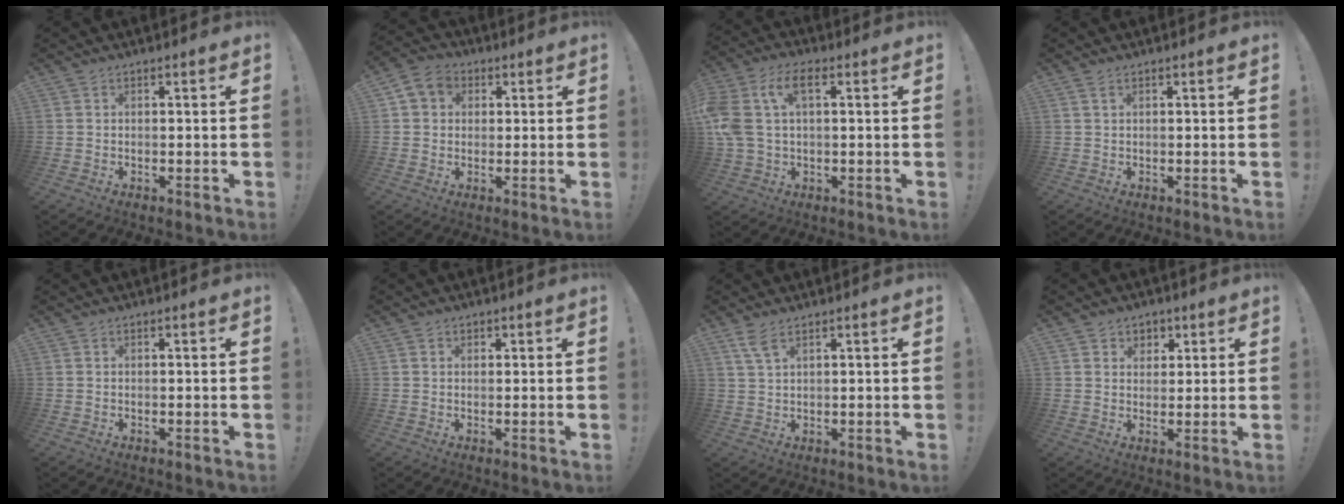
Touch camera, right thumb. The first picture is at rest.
{"total": 6.6, "force": [1.8, 5.7, 2.8], "torque": [-0.040, 0.004, 0.037]}
{"total": 11.8, "force": [3.1, 7.2, 8.9], "torque": [-0.194, 0.000, 0.057]}
{"total": 1.4, "force": [0.8, 0.6, 1.0], "torque": [-0.020, 0.001, 0.016]}
{"total": 0.0}
{"total": 1.2, "force": [0.6, 1.0, 0.2], "torque": [0.002, -0.001, 0.009]}
{"total": 4.4, "force": [2.8, 1.3, 3.1], "torque": [-0.057, -0.010, 0.050]}
{"total": 4.7, "force": [2.1, 4.2, 0.6], "torque": [0.000, -0.013, 0.039]}